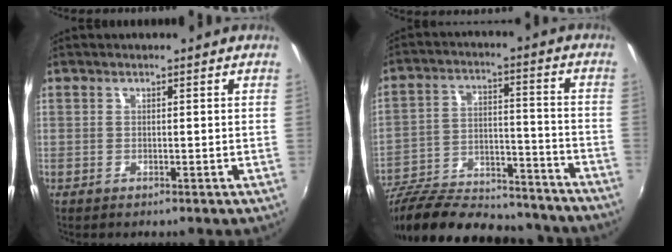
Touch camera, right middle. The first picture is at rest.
{"total": 29.7, "force": [-24.6, 9.5, 13.6], "torque": [-0.250, -0.003, -0.347]}